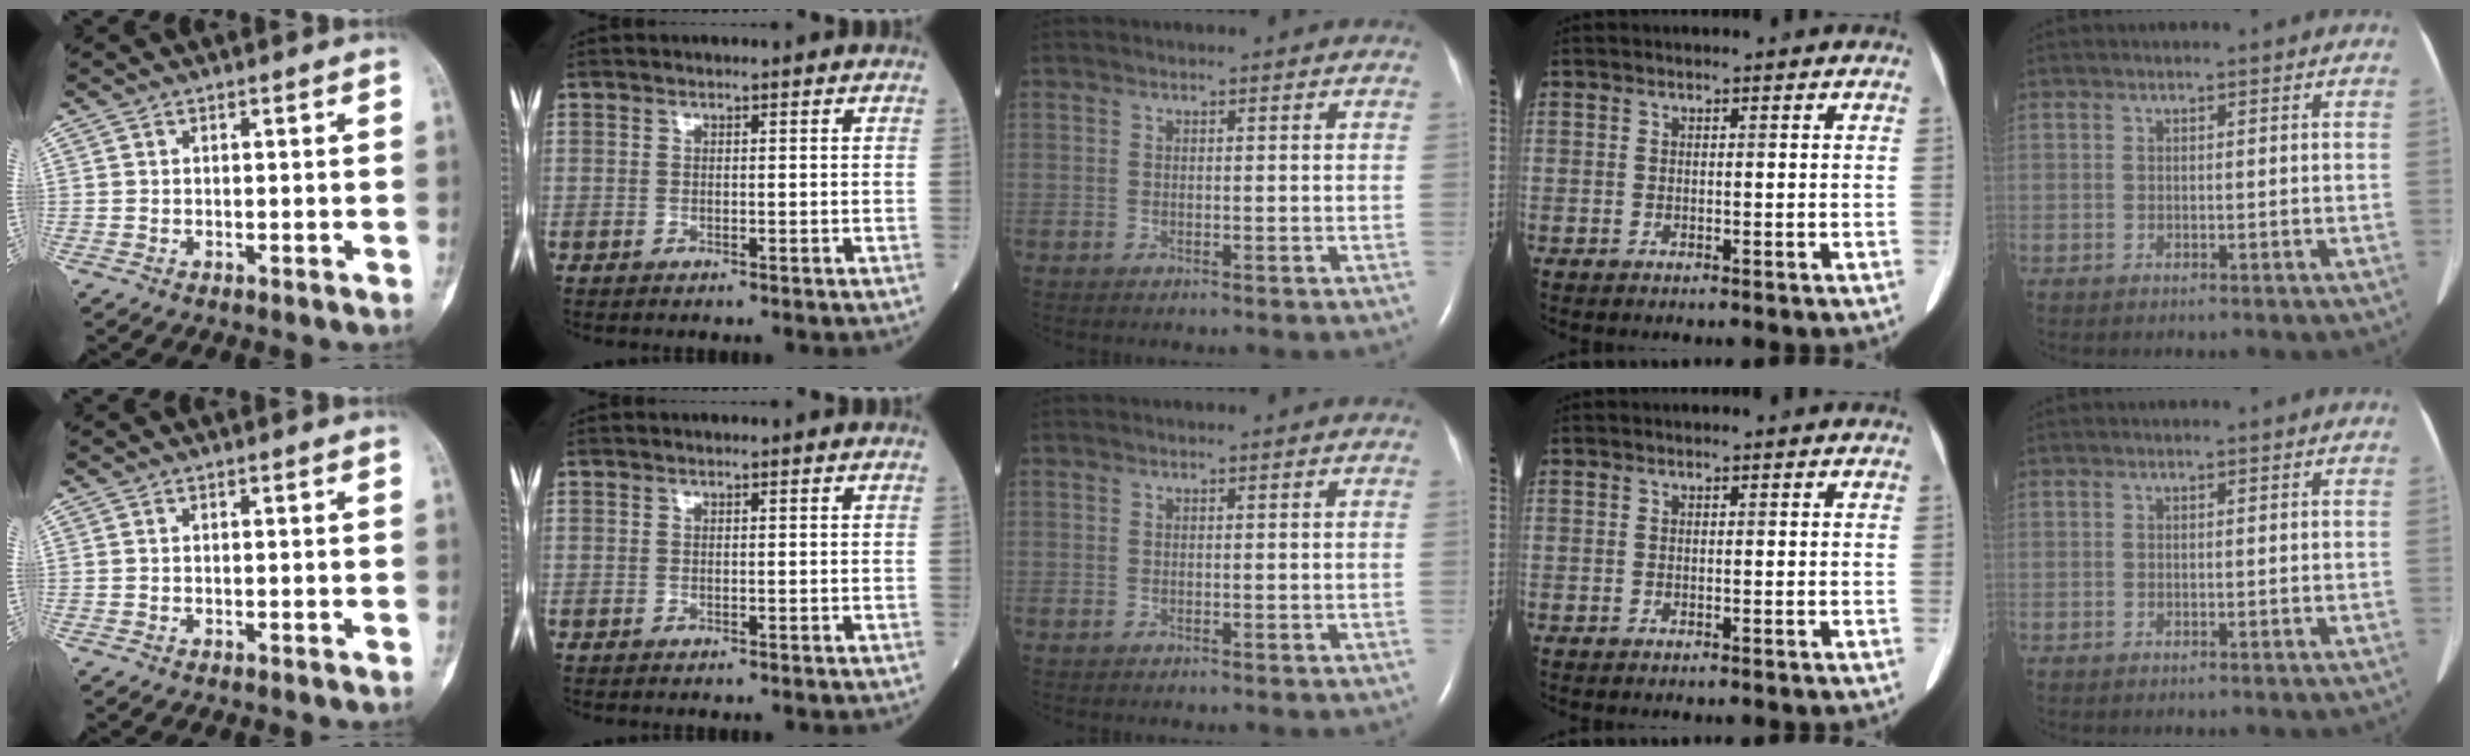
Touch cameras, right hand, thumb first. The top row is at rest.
{}